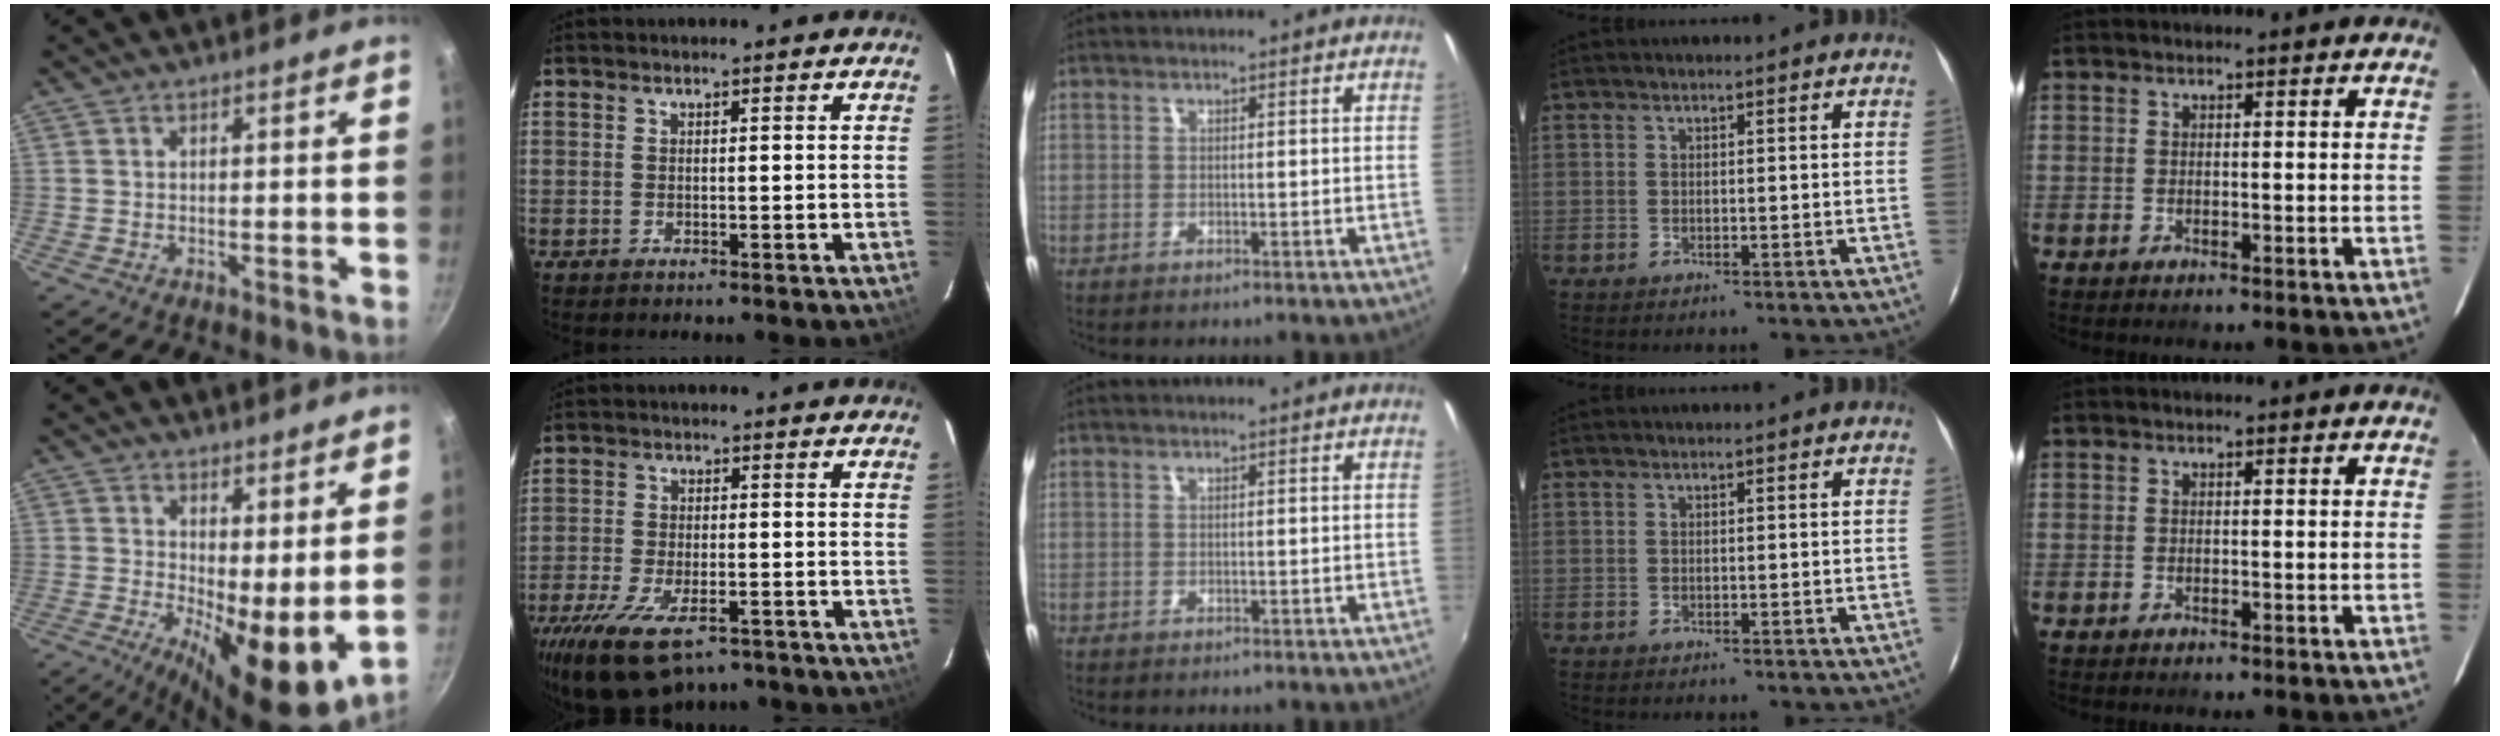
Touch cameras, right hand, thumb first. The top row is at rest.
{"thumb": {"total": 12.5, "force": [1.6, 4.7, 11.5], "torque": [-0.158, -0.031, 0.028]}, "index": {"total": 14.9, "force": [-9.8, 6.4, 9.1], "torque": [-0.199, -0.036, -0.161]}}